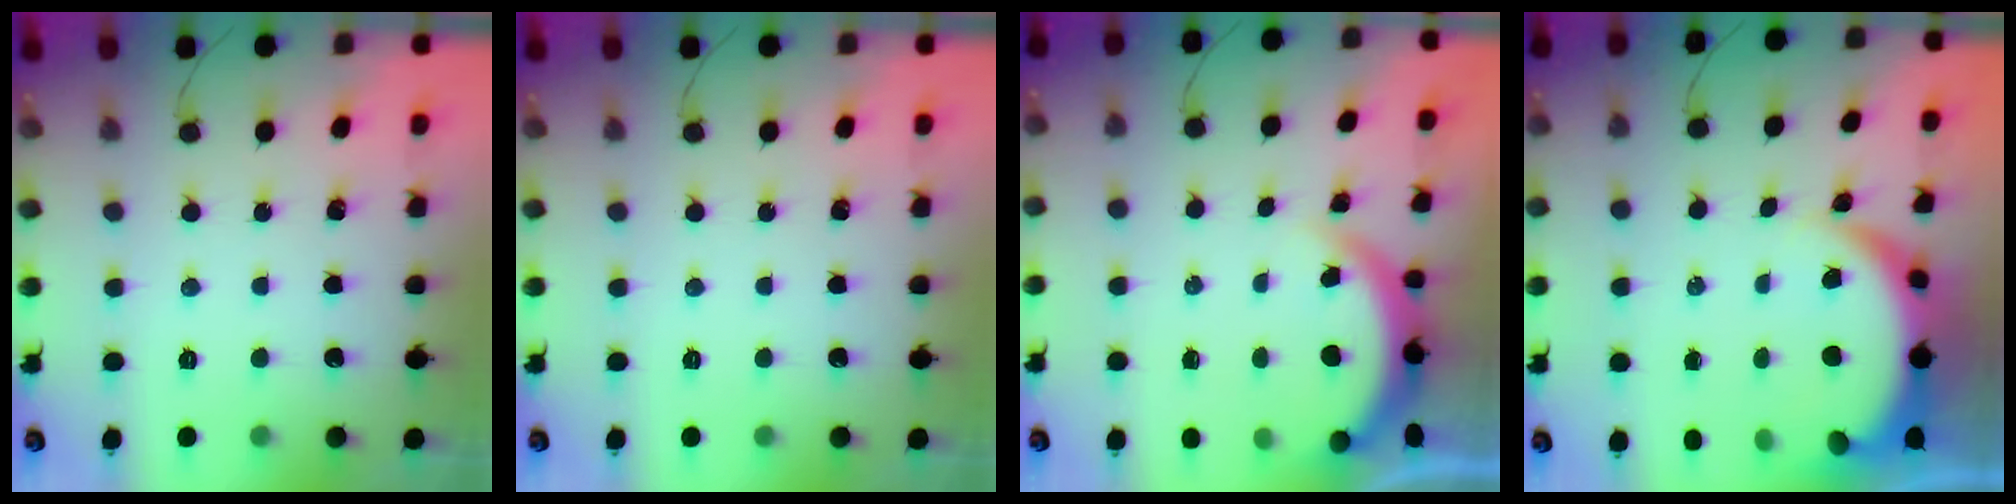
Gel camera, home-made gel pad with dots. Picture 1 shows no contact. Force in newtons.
{"total": 0.0}
{"total": 4.0, "press": 3.7, "slide": 1.5}
{"total": 7.1, "press": 7.0, "slide": 1.5}